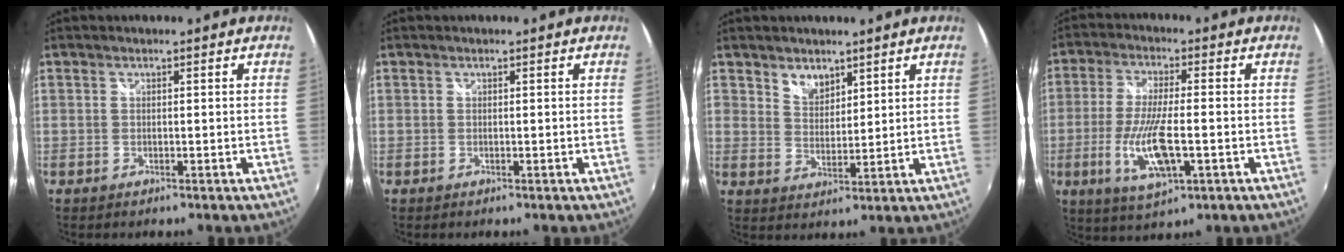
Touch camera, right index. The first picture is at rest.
{"total": 0.0}
{"total": 4.2, "force": [3.0, 2.7, 1.3], "torque": [-0.014, 0.003, 0.055]}
{"total": 11.4, "force": [-3.2, 3.1, 10.5], "torque": [-0.214, -0.016, -0.058]}